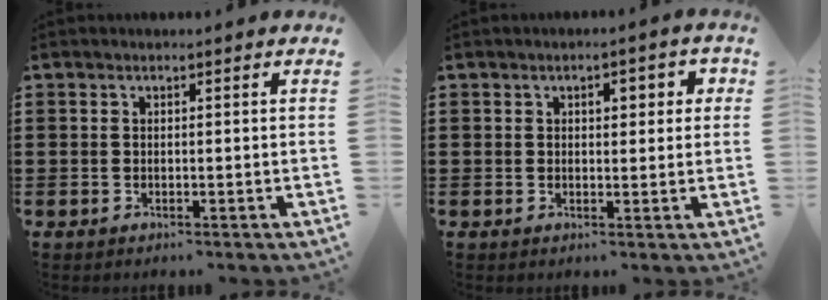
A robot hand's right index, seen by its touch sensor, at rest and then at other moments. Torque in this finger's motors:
{"motor_torque": [0.11, -0.07, 0.22, 0.02]}